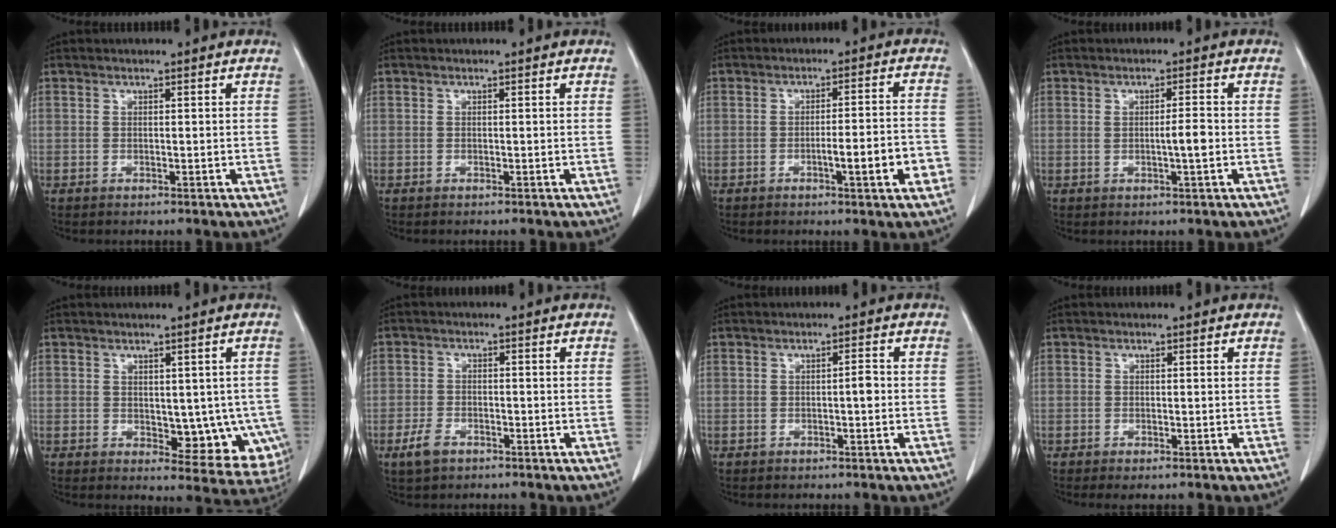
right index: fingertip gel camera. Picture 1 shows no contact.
{"total": 0.0}
{"total": 7.0, "force": [-2.7, 0.3, 6.5], "torque": [-0.089, 0.007, -0.035]}
{"total": 2.7, "force": [-0.3, 0.1, 2.7], "torque": [-0.047, -0.002, -0.006]}
{"total": 9.1, "force": [-1.3, 5.1, 7.4], "torque": [-0.063, -0.004, -0.004]}
{"total": 3.4, "force": [-2.0, 1.9, 1.9], "torque": [-0.045, 0.000, -0.031]}
{"total": 1.5, "force": [-0.3, 0.2, 1.4], "torque": [-0.021, 0.003, -0.005]}
{"total": 1.0, "force": [-0.7, 0.1, 0.8], "torque": [-0.013, -0.004, -0.010]}